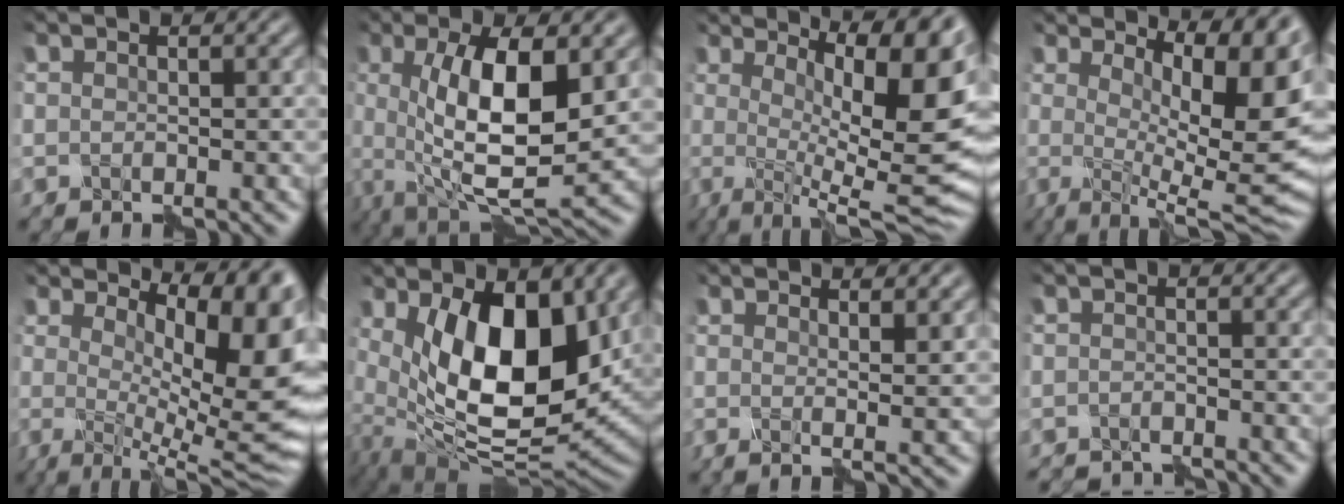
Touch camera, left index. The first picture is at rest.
{"total": 9.6, "force": [1.2, 3.0, 9.0], "torque": [-0.145, -0.005, 0.020]}
{"total": 15.9, "force": [3.6, 4.8, 14.8], "torque": [-0.144, 0.018, 0.067]}
{"total": 13.6, "force": [4.6, 4.1, 12.1], "torque": [-0.130, 0.009, 0.083]}
{"total": 10.9, "force": [3.0, 3.2, 9.9], "torque": [-0.121, -0.008, 0.051]}
{"total": 11.7, "force": [2.4, 5.5, 10.0], "torque": [-0.157, -0.018, 0.043]}
{"total": 3.0, "force": [2.0, 0.8, 2.0], "torque": [-0.016, 0.010, 0.005]}
{"total": 2.5, "force": [-2.4, 0.3, -0.3], "torque": [0.011, -0.005, -0.044]}